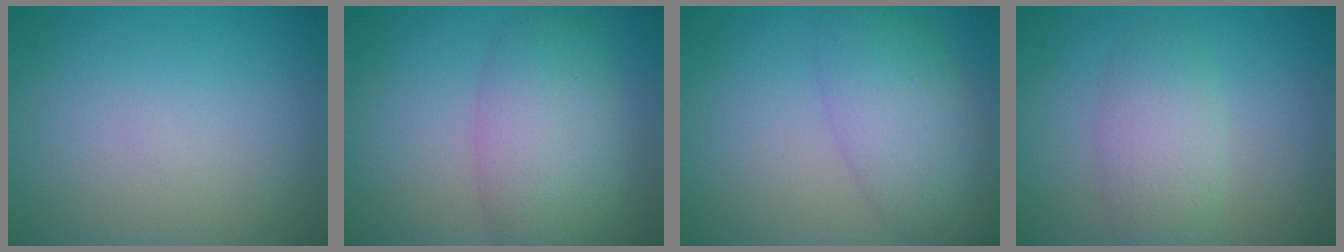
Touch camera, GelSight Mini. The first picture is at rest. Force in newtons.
{"total": 6.1, "press": 6.1, "slide": 0.2}
{"total": 5.7, "press": 5.7, "slide": 0.2}
{"total": 3.5, "press": 3.5, "slide": 0.3}